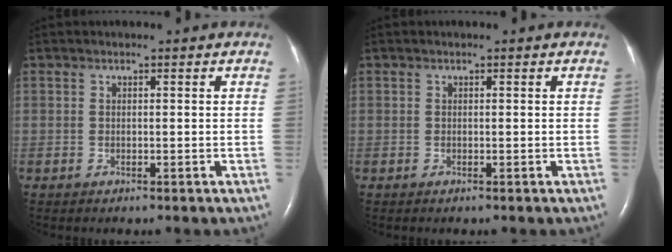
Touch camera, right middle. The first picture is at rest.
{"total": 0.0}